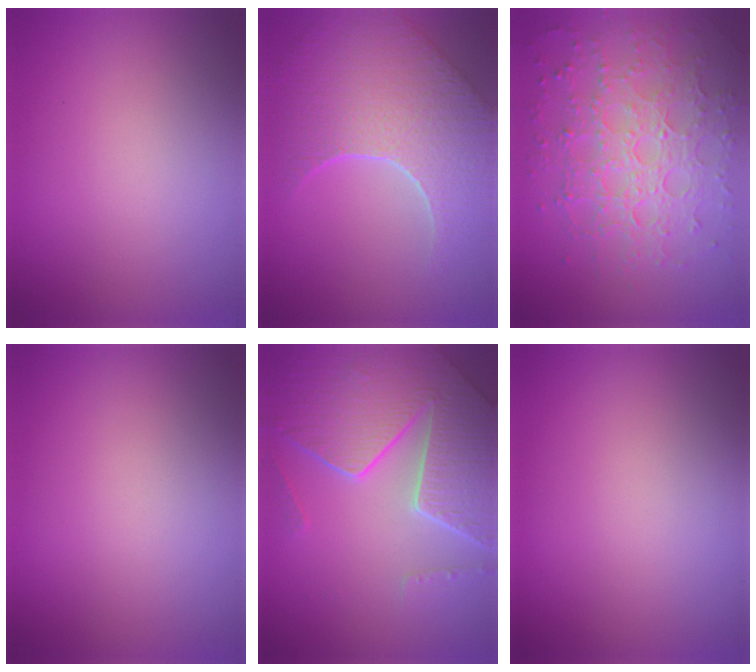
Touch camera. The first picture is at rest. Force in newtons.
{"total": 8.6, "press": 6.1, "slide": 6.1}
{"total": 7.7, "press": 5.6, "slide": 5.4}
{"total": 0.0}
{"total": 8.1, "press": 5.9, "slide": 5.5}
{"total": 0.0}